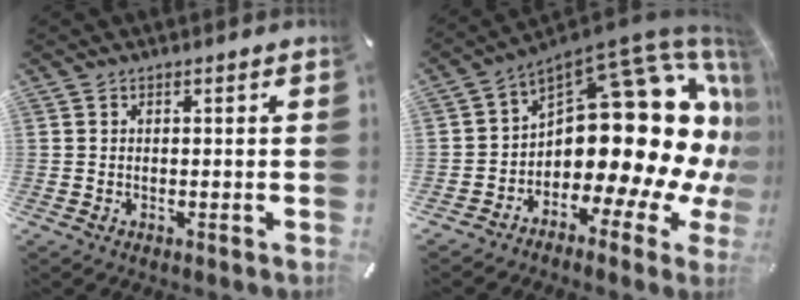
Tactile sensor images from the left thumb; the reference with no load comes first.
{"total": 22.9, "force": [5.3, 13.3, 17.8], "torque": [-0.240, -0.076, 0.112]}